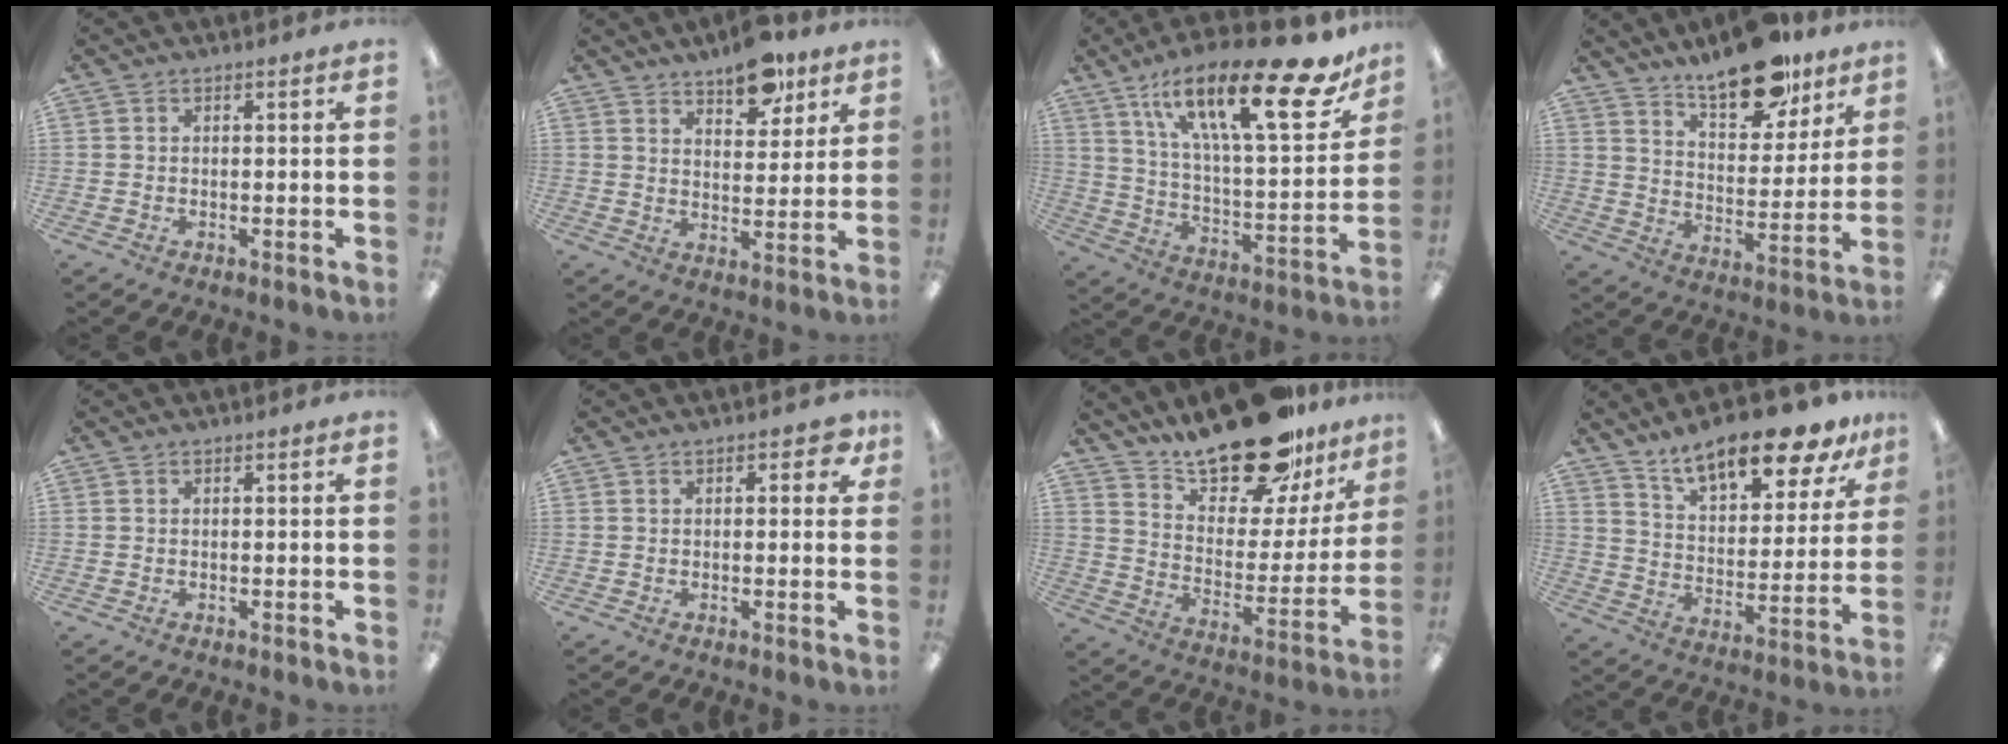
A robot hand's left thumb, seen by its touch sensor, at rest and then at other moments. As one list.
[{"total": 9.9, "force": [7.6, 4.5, 4.6], "torque": [-0.046, -0.043, 0.129]}, {"total": 27.4, "force": [16.2, 8.7, 20.4], "torque": [-0.321, -0.080, 0.263]}, {"total": 16.5, "force": [13.1, 6.5, 7.7], "torque": [-0.104, -0.084, 0.225]}, {"total": 0.0}, {"total": 3.8, "force": [1.4, 2.1, 2.9], "torque": [-0.034, 0.000, 0.019]}, {"total": 23.7, "force": [19.0, 8.6, 11.4], "torque": [-0.173, -0.122, 0.323]}, {"total": 16.2, "force": [13.1, 4.9, 8.2], "torque": [-0.135, -0.082, 0.225]}]